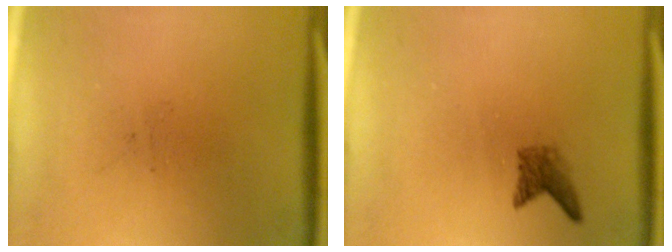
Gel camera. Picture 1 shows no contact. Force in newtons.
{"total": 1.7}